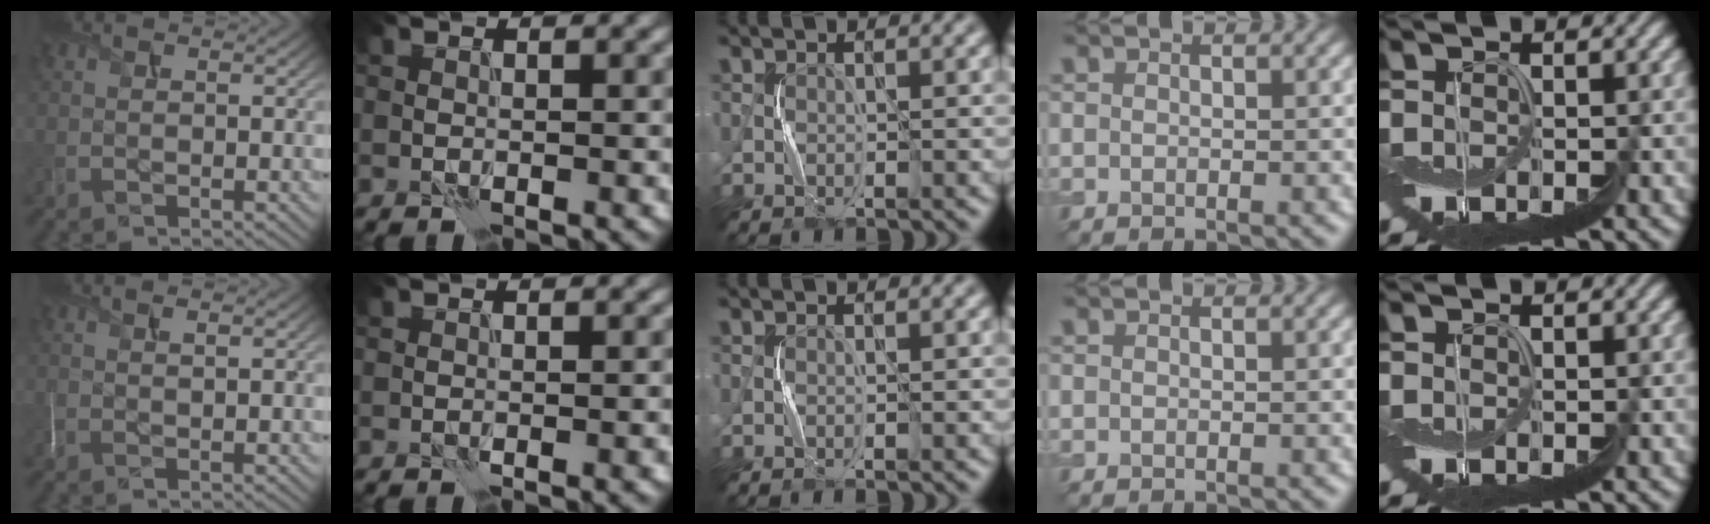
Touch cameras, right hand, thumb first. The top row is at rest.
{"thumb": {"total": 1.3, "force": [0.6, 0.2, 1.1], "torque": [-0.028, 0.004, 0.012]}, "index": {"total": 0.8, "force": [-0.3, -0.1, 0.7], "torque": [-0.009, -0.003, -0.005]}}